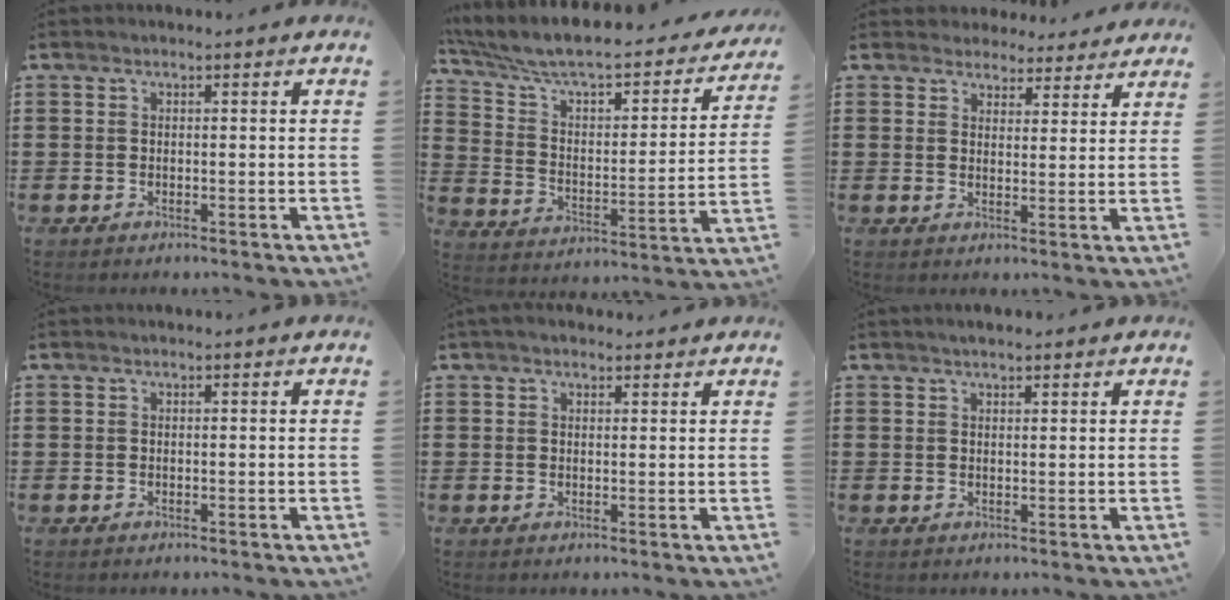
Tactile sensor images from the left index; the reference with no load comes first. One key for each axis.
{"total": 6.1, "fx": 5.0, "fy": 1.4, "fz": 3.2, "tx": -0.087, "ty": -0.046, "tz": 0.079}
{"total": 3.8, "fx": 3.6, "fy": 1.2, "fz": 0.2, "tx": -0.019, "ty": -0.006, "tz": 0.068}
{"total": 0.0}
{"total": 1.7, "fx": 1.4, "fy": 0.7, "fz": 0.6, "tx": -0.015, "ty": 0.007, "tz": 0.027}
{"total": 1.5, "fx": 1.3, "fy": 0.4, "fz": 0.5, "tx": -0.011, "ty": 0.005, "tz": 0.024}